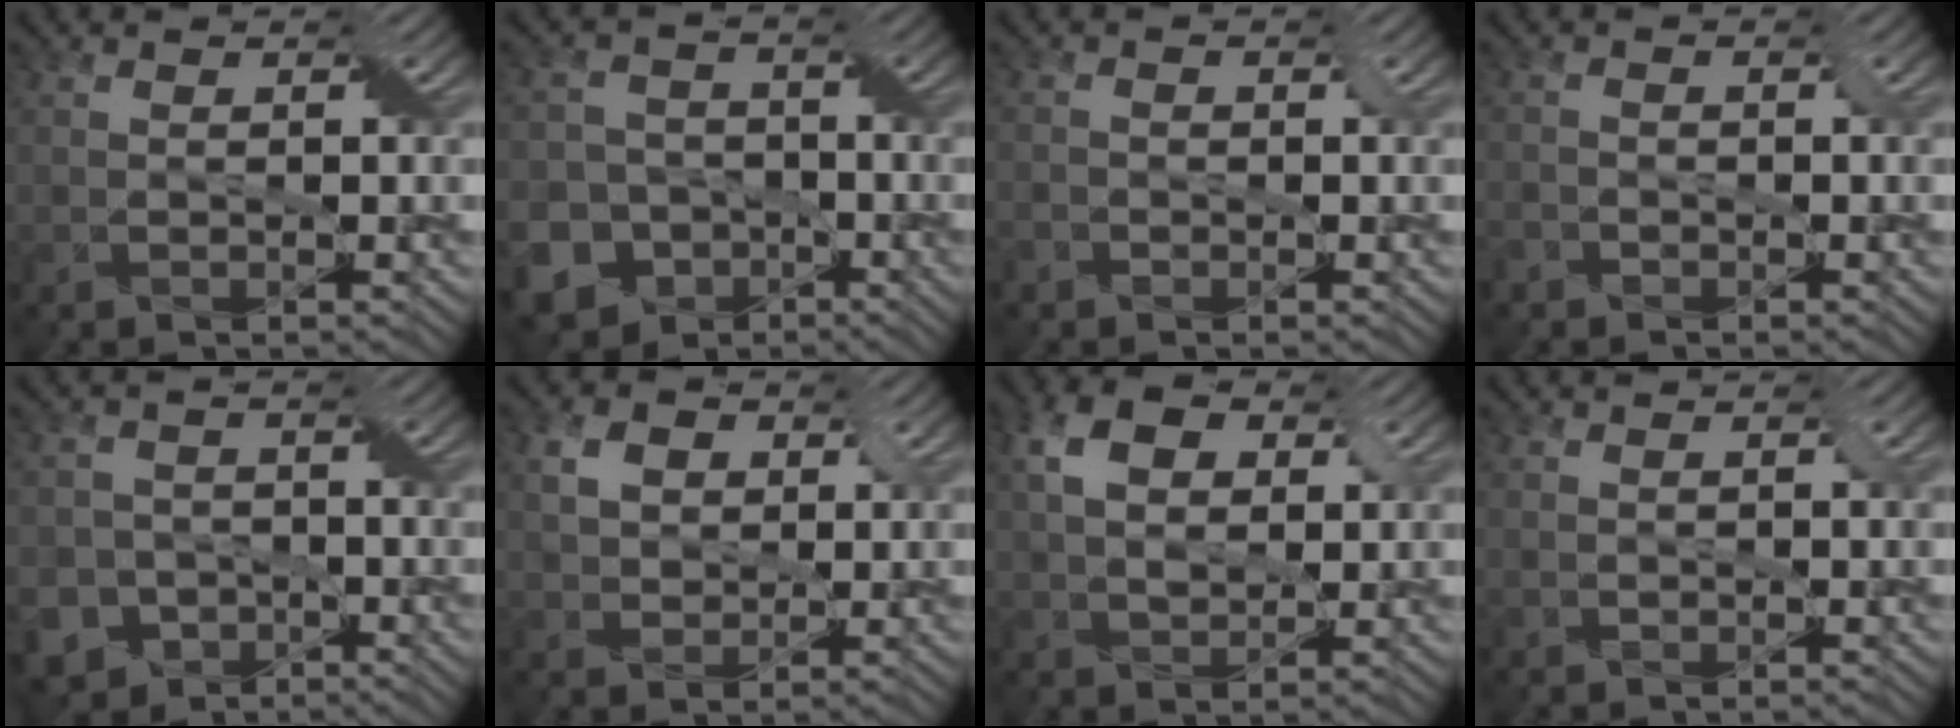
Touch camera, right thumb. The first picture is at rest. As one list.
[{"total": 12.6, "force": [-6.4, 10.3, 3.2], "torque": [-0.097, -0.036, -0.122]}, {"total": 1.7, "force": [-1.1, 1.2, 0.5], "torque": [-0.010, 0.003, -0.025]}, {"total": 1.7, "force": [-1.3, 0.9, 0.6], "torque": [-0.016, 0.000, -0.031]}, {"total": 9.5, "force": [-4.9, 7.9, 2.1], "torque": [-0.055, -0.025, -0.099]}, {"total": 4.2, "force": [1.7, 3.1, 2.3], "torque": [-0.055, 0.005, 0.027]}, {"total": 7.2, "force": [2.4, 4.5, 5.1], "torque": [-0.110, 0.009, 0.040]}, {"total": 0.8, "force": [0.0, 0.5, 0.6], "torque": [-0.017, 0.000, 0.003]}]